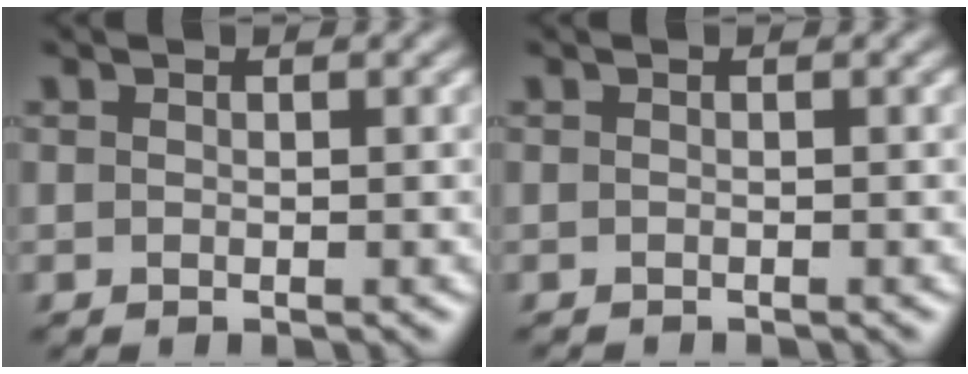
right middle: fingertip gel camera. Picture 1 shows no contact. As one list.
[{"total": 1.0, "force": [-1.0, 0.1, 0.3], "torque": [0.009, -0.003, -0.015]}]